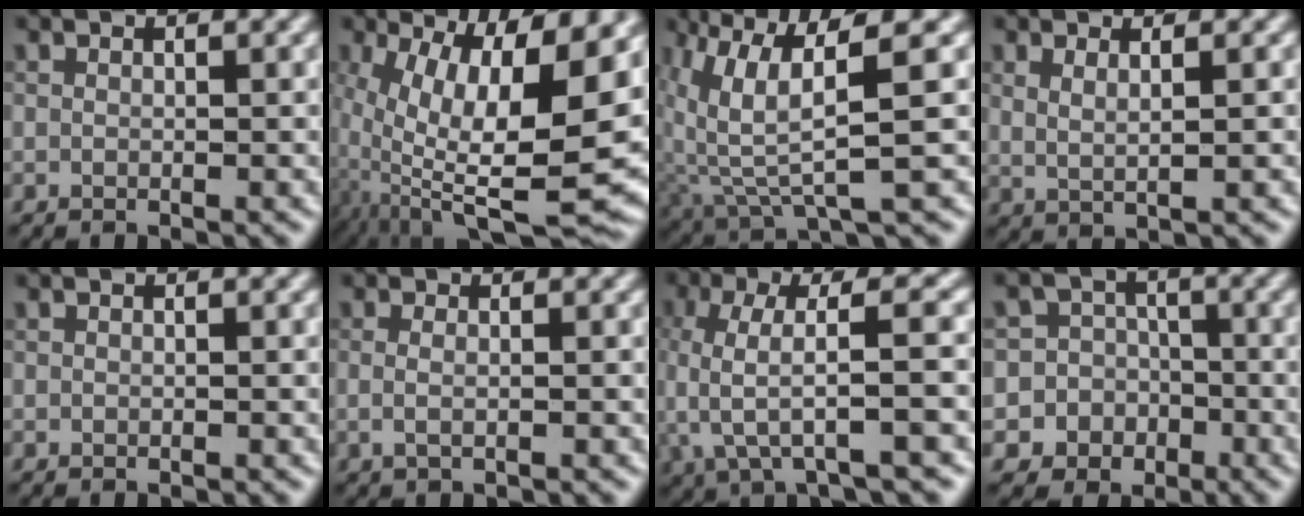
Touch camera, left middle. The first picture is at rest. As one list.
[{"total": 15.1, "force": [0.2, 5.3, 14.2], "torque": [-0.231, -0.010, 0.010]}, {"total": 6.8, "force": [2.1, 1.5, 6.3], "torque": [-0.129, -0.007, 0.046]}, {"total": 2.0, "force": [0.9, 0.8, 1.6], "torque": [-0.022, -0.005, 0.013]}, {"total": 0.0}, {"total": 1.2, "force": [-0.1, 0.4, 1.1], "torque": [-0.024, -0.005, -0.006]}, {"total": 6.8, "force": [-1.0, 1.8, 6.5], "torque": [-0.123, 0.009, -0.024]}, {"total": 8.7, "force": [-3.1, 8.1, 0.8], "torque": [-0.017, 0.007, -0.072]}]